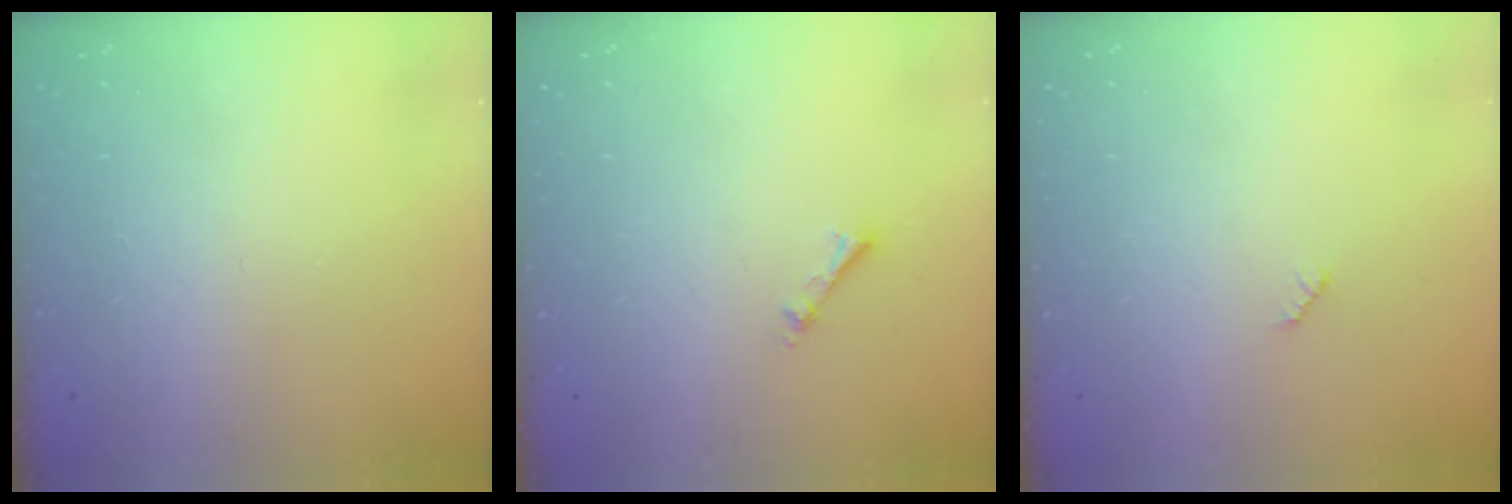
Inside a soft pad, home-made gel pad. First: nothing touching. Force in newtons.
{"total": 2.7, "press": 2.7, "slide": 0.3}
{"total": 2.5, "press": 2.4, "slide": 0.4}